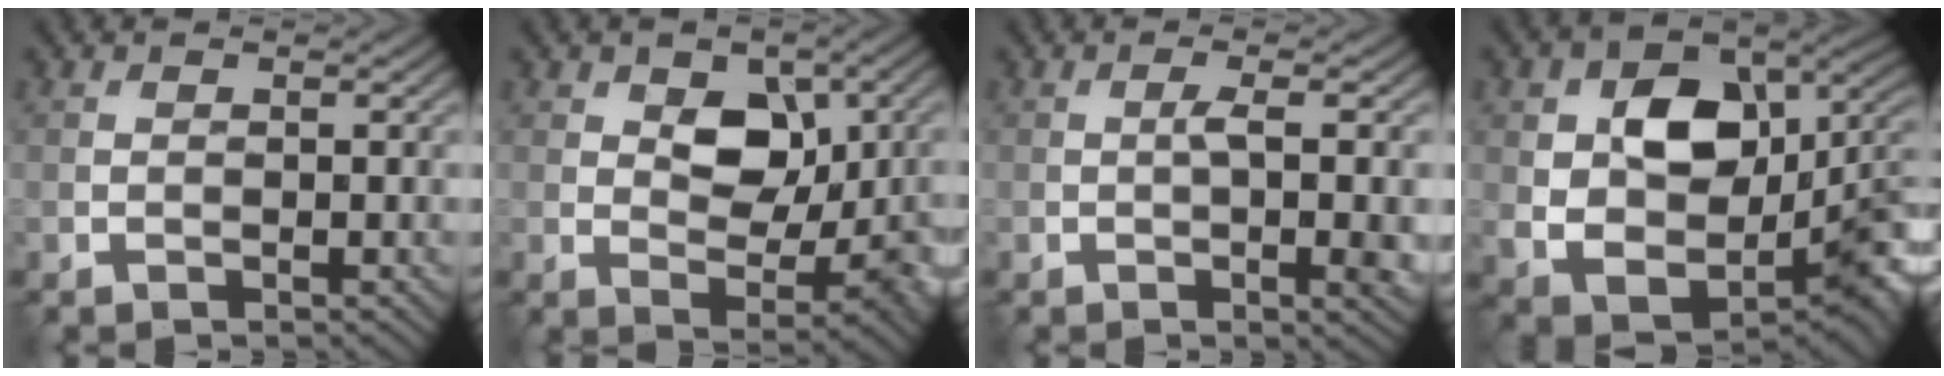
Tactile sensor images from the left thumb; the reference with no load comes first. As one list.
[{"total": 7.5, "force": [1.6, 4.5, 5.8], "torque": [-0.079, -0.005, 0.026]}, {"total": 3.8, "force": [-0.1, 0.6, 3.7], "torque": [-0.065, 0.000, -0.001]}, {"total": 13.7, "force": [1.5, 9.7, 9.5], "torque": [-0.160, -0.015, 0.035]}]